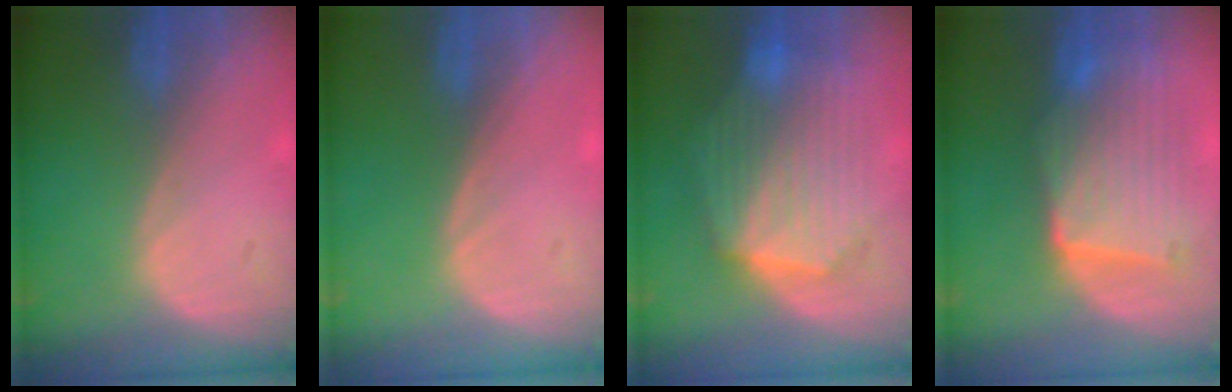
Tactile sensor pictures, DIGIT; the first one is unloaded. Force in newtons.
{"total": 0.0}
{"total": 10.3, "press": 10.3, "slide": 0.9}
{"total": 9.6, "press": 8.7, "slide": 4.1}